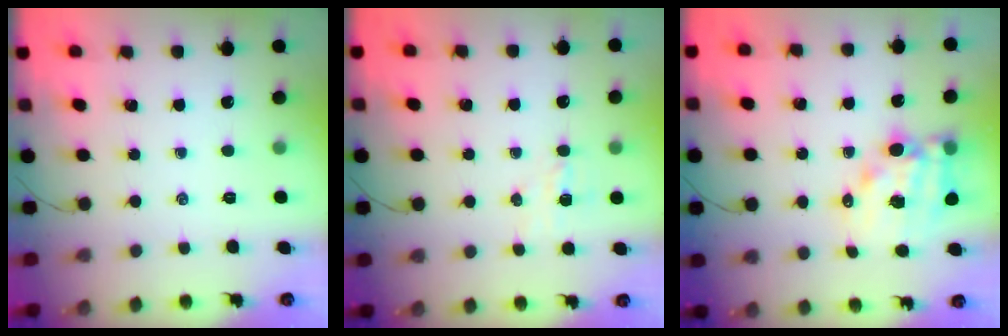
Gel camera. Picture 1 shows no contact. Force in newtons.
{"total": 3.5, "press": 3.3, "slide": 1.1}
{"total": 12.3, "press": 11.8, "slide": 3.4}